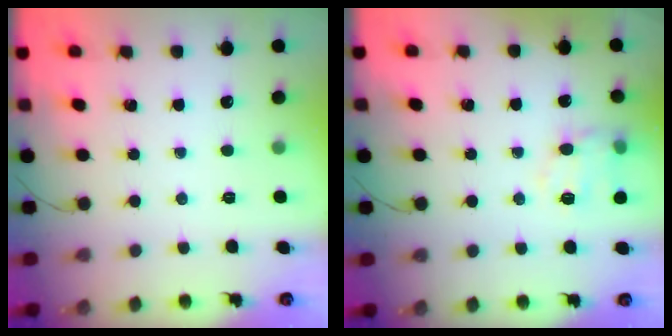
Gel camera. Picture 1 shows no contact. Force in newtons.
{"total": 9.4, "press": 9.3, "slide": 0.6}